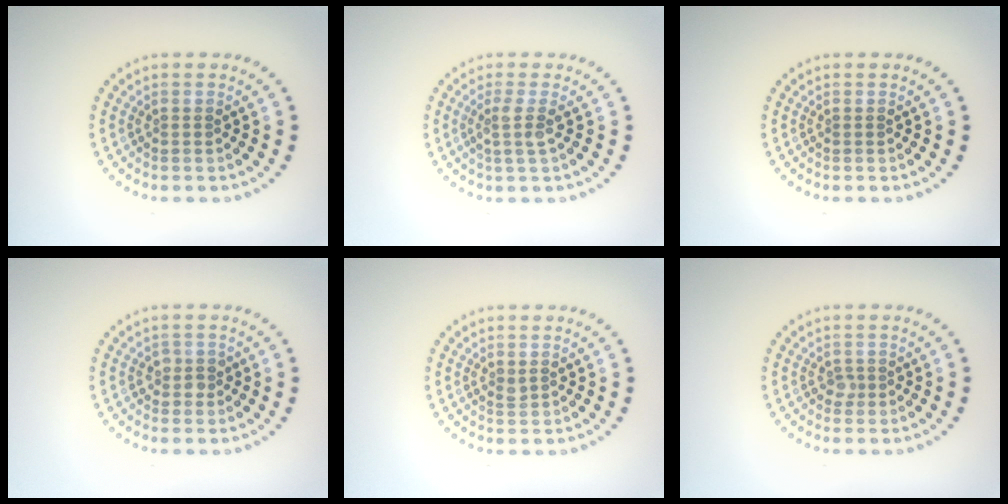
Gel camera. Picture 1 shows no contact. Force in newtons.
{"total": 1.8, "press": 1.3, "slide": 1.2}
{"total": 0.0}
{"total": 1.3, "press": 1.1, "slide": 0.6}
{"total": 0.6, "press": 0.5, "slide": 0.2}
{"total": 0.8, "press": 0.6, "slide": 0.6}